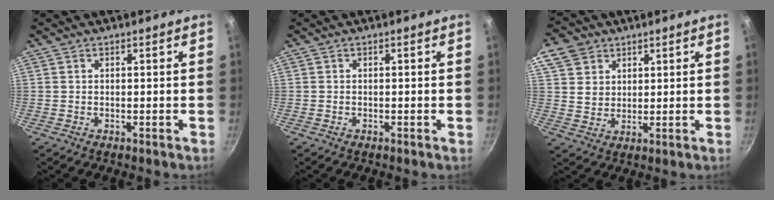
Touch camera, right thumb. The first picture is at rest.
{"total": 0.0}
{"total": 7.5, "force": [3.9, 6.0, 2.4], "torque": [-0.013, -0.007, 0.069]}